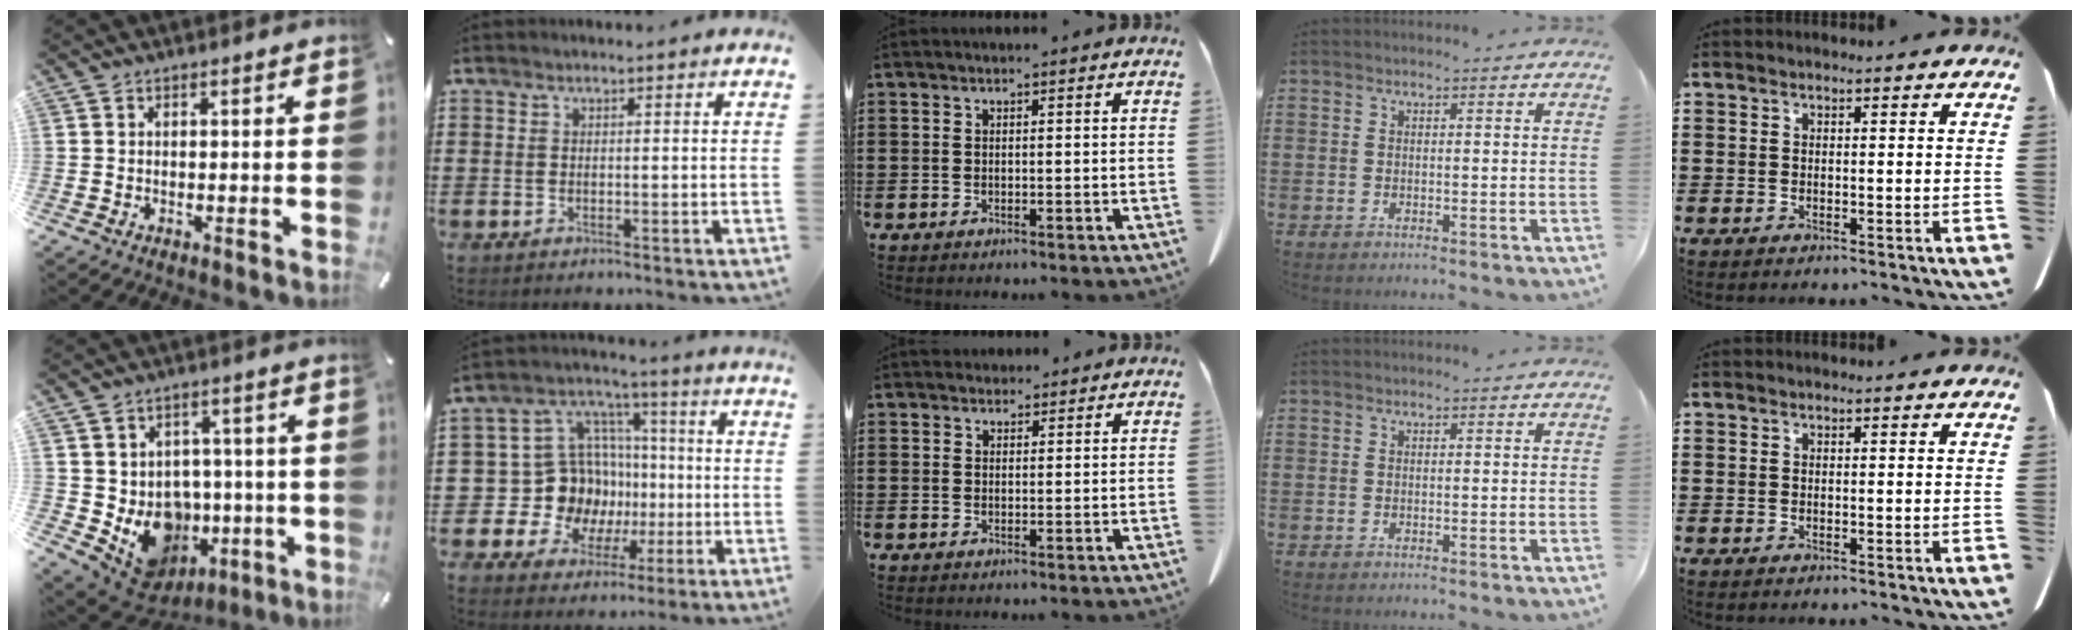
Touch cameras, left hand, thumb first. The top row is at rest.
{"thumb": {"total": 12.1, "force": [-2.7, 10.9, 4.6], "torque": [-0.069, -0.012, -0.022]}, "index": {"total": 13.3, "force": [-0.9, 12.5, 4.3], "torque": [-0.129, -0.013, 0.003]}, "middle": {"total": 2.0, "force": [1.8, 0.8, 0.1], "torque": [0.000, -0.002, 0.036]}}